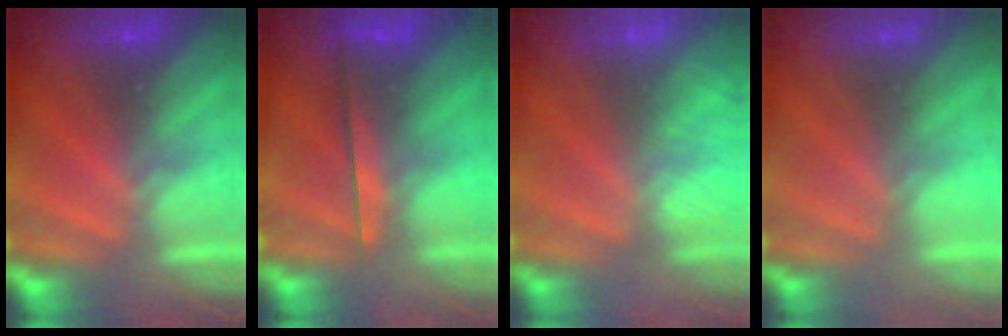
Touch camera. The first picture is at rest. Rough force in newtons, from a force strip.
{"total": 2.2}
{"total": 7.1}
{"total": 2.9}